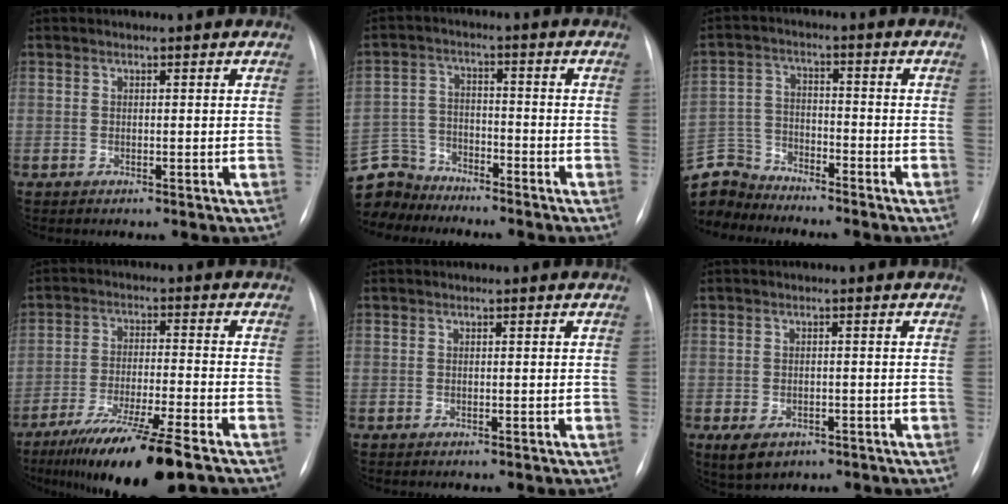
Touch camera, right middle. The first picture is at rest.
{"total": 9.2, "force": [-8.6, 3.2, -0.4], "torque": [-0.003, 0.014, -0.167]}
{"total": 10.3, "force": [-9.8, 3.1, 0.4], "torque": [-0.023, 0.015, -0.192]}
{"total": 13.4, "force": [-9.3, 0.2, 9.6], "torque": [-0.177, -0.044, -0.156]}
{"total": 0.0}
{"total": 4.3, "force": [-2.4, 2.7, 2.3], "torque": [-0.048, -0.008, -0.025]}